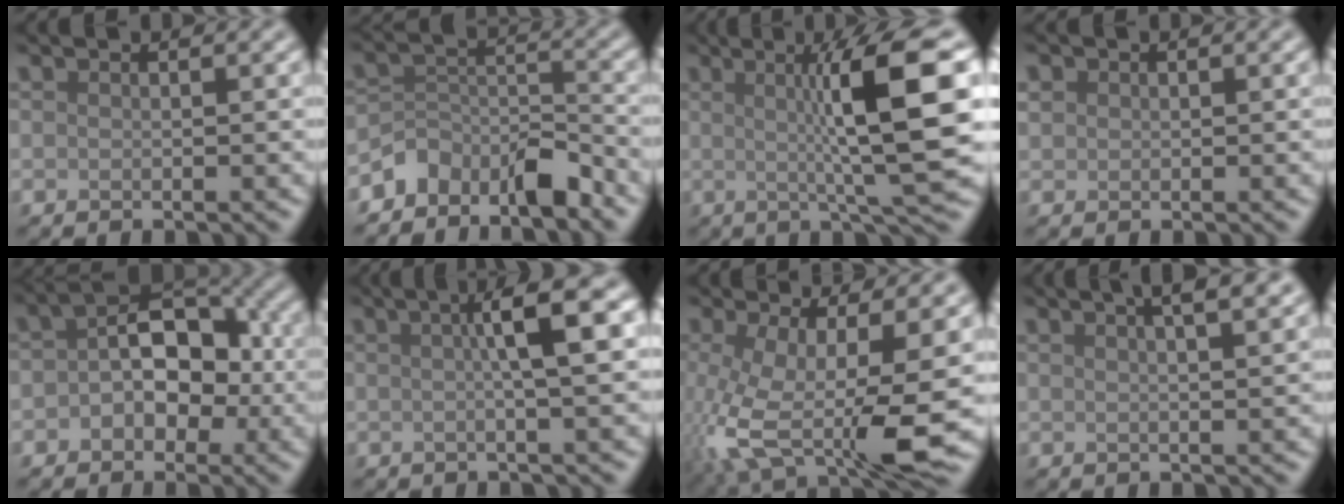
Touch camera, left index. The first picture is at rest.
{"total": 4.3, "force": [-3.6, 1.9, 1.4], "torque": [-0.010, 0.005, -0.078]}
{"total": 9.9, "force": [1.3, 1.4, 9.8], "torque": [-0.126, 0.008, 0.022]}
{"total": 0.9, "force": [0.3, 0.9, 0.1], "torque": [0.000, 0.003, 0.005]}
{"total": 6.0, "force": [-0.4, 4.1, 4.4], "torque": [-0.051, 0.015, -0.018]}
{"total": 5.3, "force": [1.1, 0.8, 5.2], "torque": [-0.069, 0.016, 0.013]}
{"total": 10.9, "force": [-2.4, 3.9, 9.9], "torque": [-0.194, -0.027, -0.034]}
{"total": 6.3, "force": [3.7, 2.4, 4.5], "torque": [-0.021, 0.044, 0.017]}